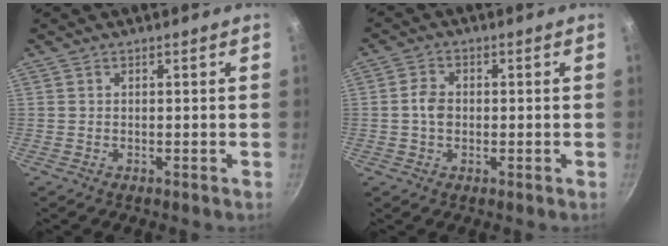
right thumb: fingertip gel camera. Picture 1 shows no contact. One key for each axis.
{"total": 3.8, "fx": -0.4, "fy": 2.8, "fz": 2.5, "tx": -0.040, "ty": 0.011, "tz": -0.014}